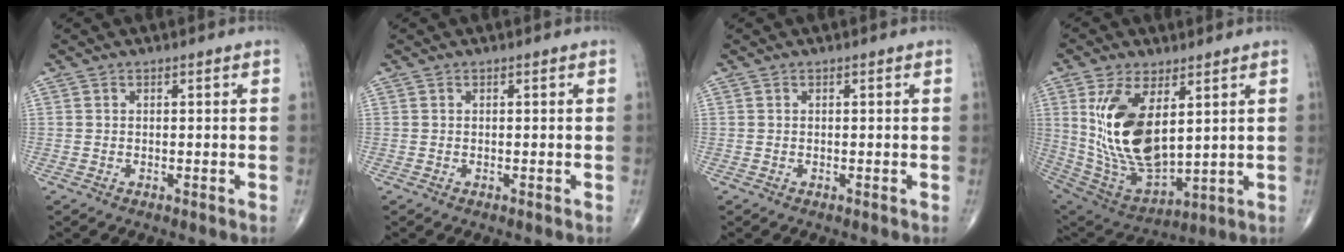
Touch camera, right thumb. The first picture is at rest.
{"total": 0.0}
{"total": 0.0}
{"total": 18.1, "force": [4.5, 9.0, 15.0], "torque": [-0.281, -0.026, 0.109]}